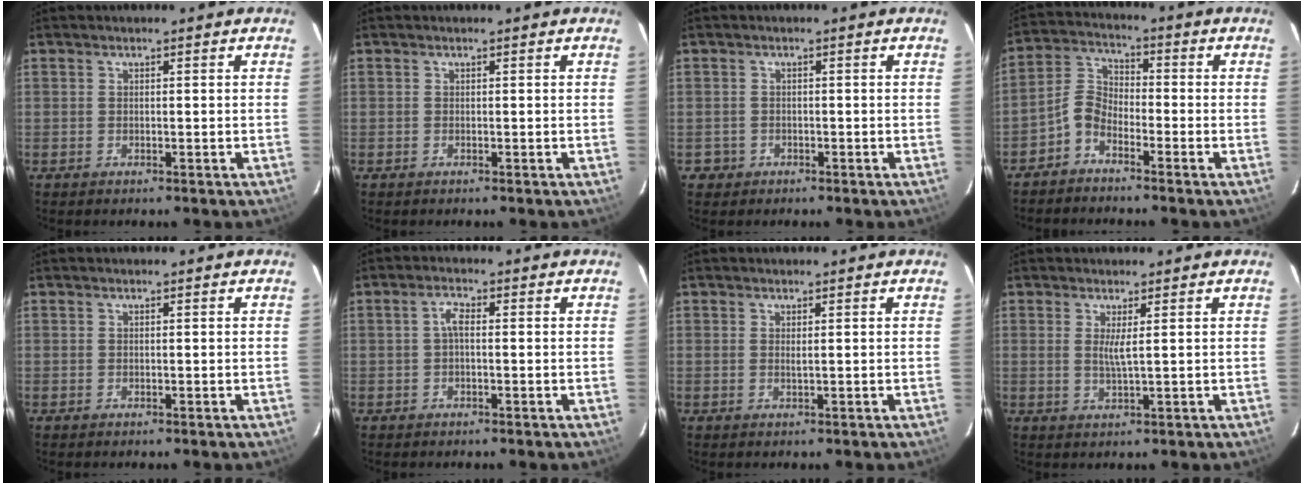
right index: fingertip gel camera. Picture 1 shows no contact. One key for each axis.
{"total": 0.0}
{"total": 2.5, "fx": -1.0, "fy": 2.3, "fz": 0.1, "tx": -0.005, "ty": 0.009, "tz": -0.015}
{"total": 5.1, "fx": -3.6, "fy": 2.7, "fz": 2.4, "tx": -0.058, "ty": 0.019, "tz": -0.082}
{"total": 0.0}
{"total": 2.1, "fx": -0.1, "fy": 0.9, "fz": 2.0, "tx": -0.042, "ty": 0.009, "tz": -0.003}
{"total": 0.7, "fx": 0.3, "fy": -0.1, "fz": 0.6, "tx": -0.012, "ty": 0.000, "tz": 0.005}
{"total": 2.4, "fx": 0.7, "fy": -0.2, "fz": 2.3, "tx": -0.042, "ty": -0.006, "tz": 0.011}